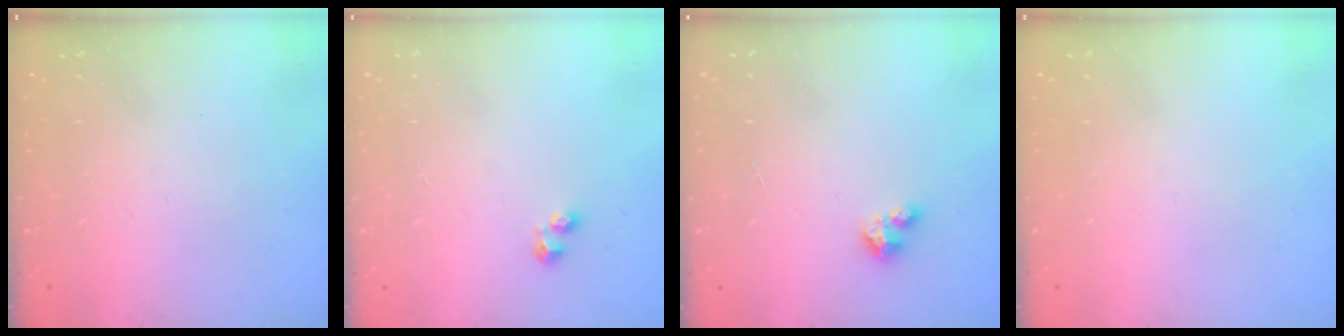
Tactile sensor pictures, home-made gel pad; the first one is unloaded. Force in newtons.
{"total": 1.7, "press": 1.6, "slide": 0.6}
{"total": 2.7, "press": 2.7, "slide": 0.3}
{"total": 0.0}